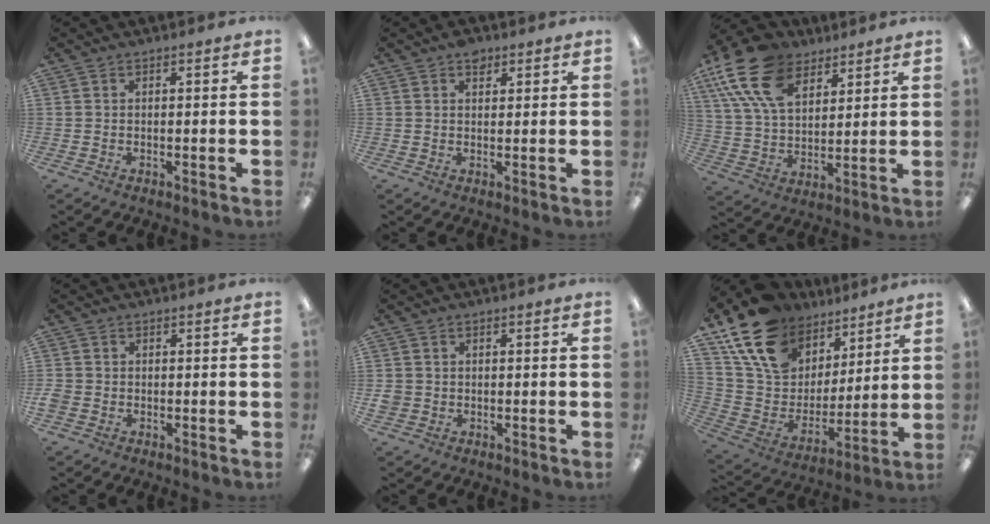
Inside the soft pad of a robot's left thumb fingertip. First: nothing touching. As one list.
[{"total": 3.1, "force": [2.0, 2.0, 1.3], "torque": [-0.012, -0.005, 0.034]}, {"total": 18.9, "force": [10.5, 11.2, 11.0], "torque": [-0.239, -0.036, 0.192]}, {"total": 2.1, "force": [-0.7, 1.8, 0.8], "torque": [-0.010, 0.004, -0.012]}, {"total": 2.2, "force": [-0.1, 2.1, 0.6], "torque": [-0.011, 0.004, -0.003]}, {"total": 19.6, "force": [12.4, 12.6, 8.5], "torque": [-0.171, -0.060, 0.233]}]